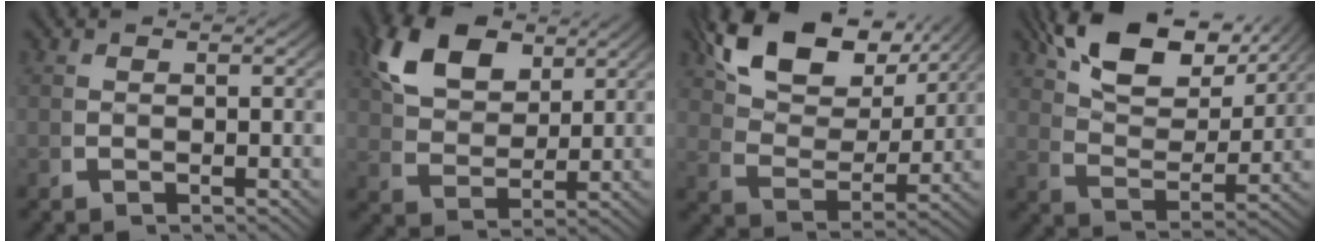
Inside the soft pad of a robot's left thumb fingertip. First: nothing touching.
{"total": 7.8, "force": [4.1, 4.4, 4.9], "torque": [-0.107, -0.002, 0.082]}
{"total": 10.4, "force": [6.4, 4.7, 6.7], "torque": [-0.137, 0.015, 0.110]}
{"total": 9.6, "force": [6.6, 3.5, 6.1], "torque": [-0.118, 0.015, 0.113]}